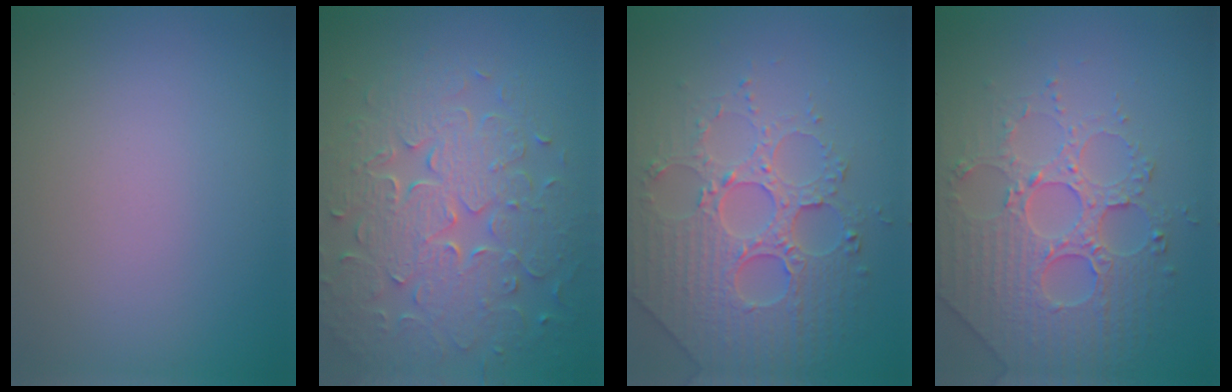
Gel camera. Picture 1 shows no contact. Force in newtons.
{"total": 8.1, "press": 5.7, "slide": 5.7}
{"total": 5.4, "press": 5.1, "slide": 1.9}
{"total": 5.2, "press": 5.0, "slide": 1.6}